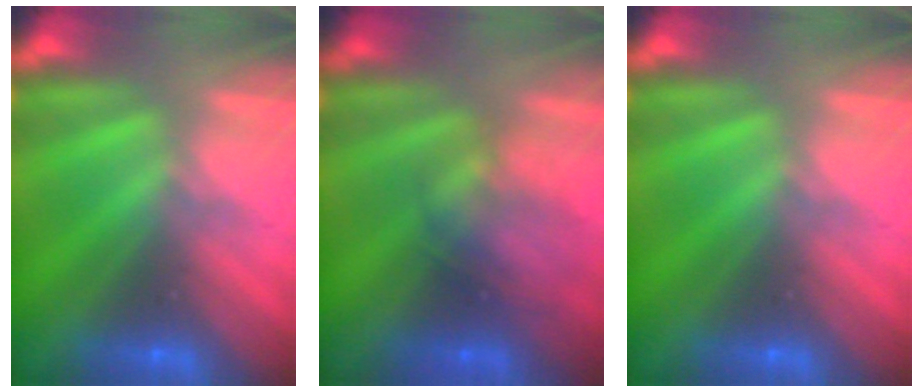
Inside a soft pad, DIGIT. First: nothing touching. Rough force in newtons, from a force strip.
{"total": 2.2}
{"total": 0.0}